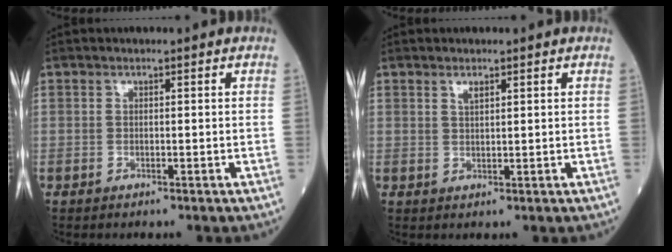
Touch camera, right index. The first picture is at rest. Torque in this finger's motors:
{"motor_torque": [-0.01, 0.00, 0.00, 0.00]}